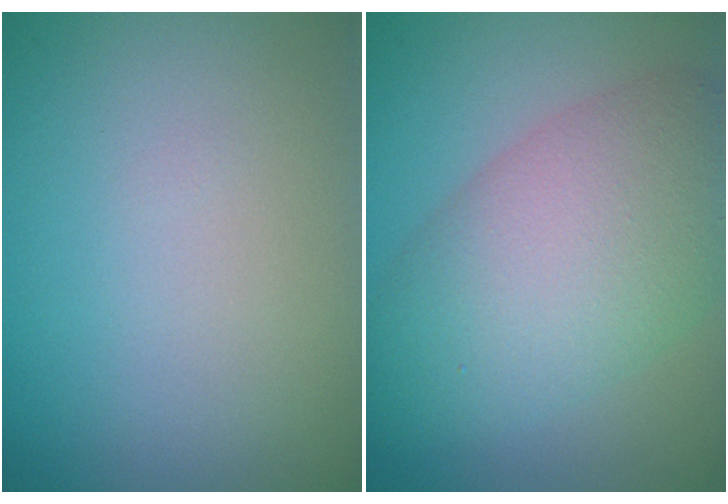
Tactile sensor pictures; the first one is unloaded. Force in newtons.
{"total": 8.1, "press": 8.1, "slide": 0.4}